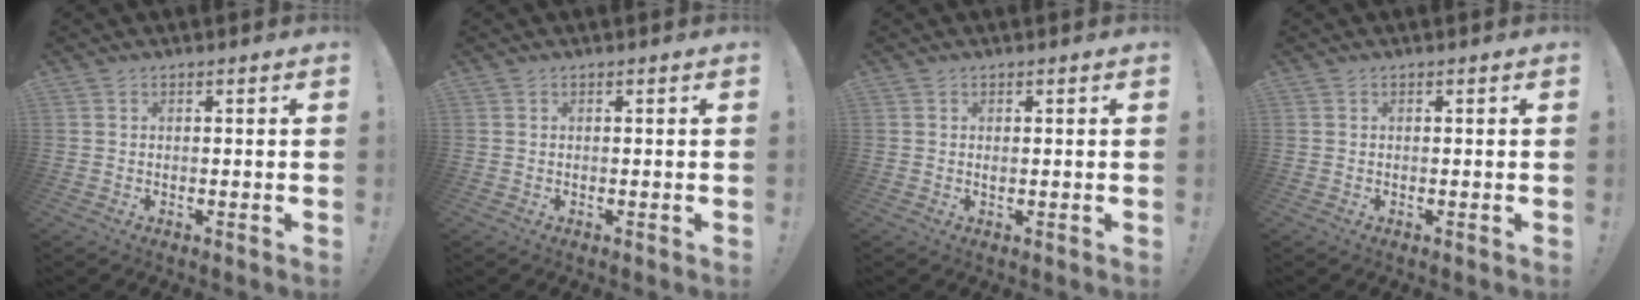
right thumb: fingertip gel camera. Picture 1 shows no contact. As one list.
[{"total": 0.0}, {"total": 0.6, "force": [0.2, 0.2, 0.5], "torque": [-0.003, -0.003, 0.003]}, {"total": 0.0}]